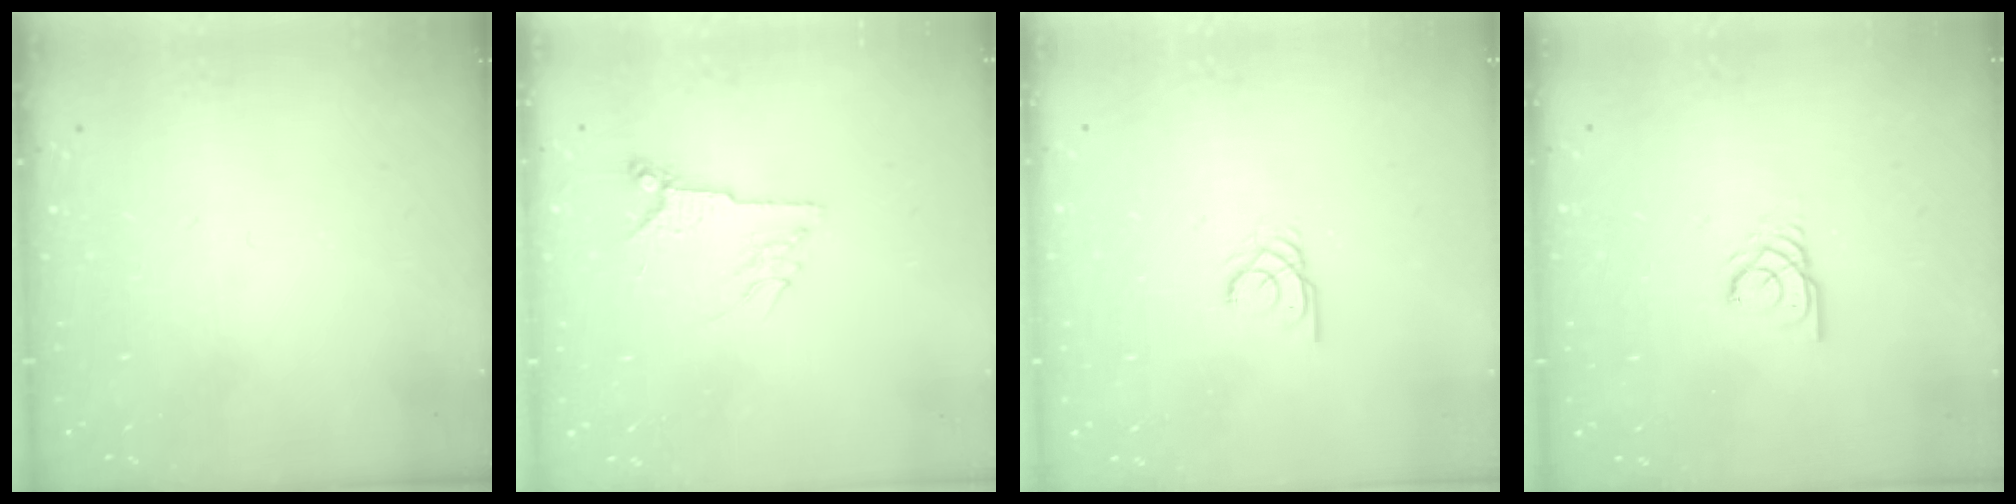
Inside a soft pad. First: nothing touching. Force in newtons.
{"total": 5.1, "press": 5.1, "slide": 0.8}
{"total": 2.0, "press": 2.0, "slide": 0.2}
{"total": 2.9, "press": 2.9, "slide": 0.2}